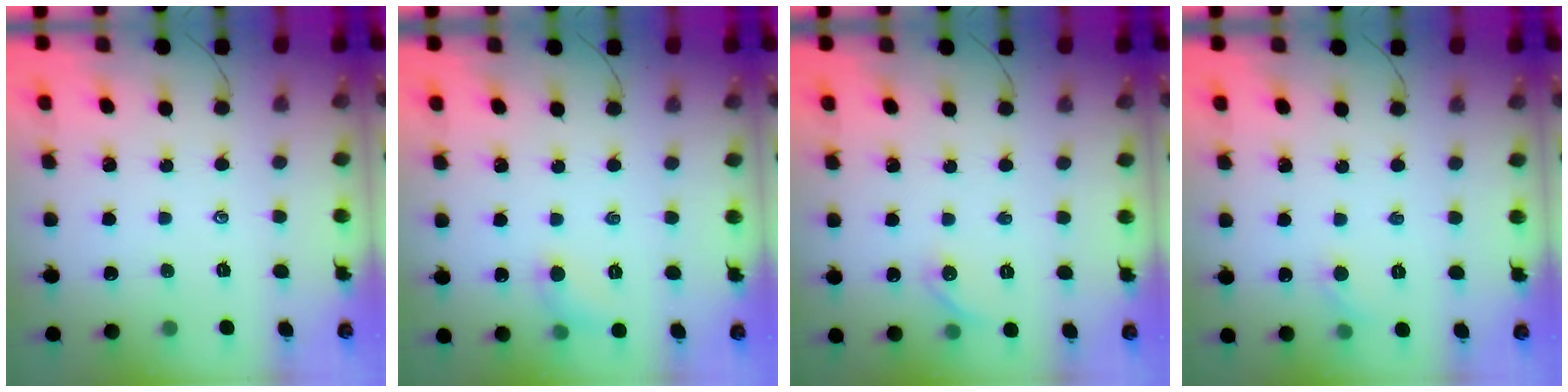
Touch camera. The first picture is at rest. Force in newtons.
{"total": 5.5, "press": 5.4, "slide": 1.2}
{"total": 5.2, "press": 5.0, "slide": 1.2}
{"total": 3.6, "press": 3.4, "slide": 1.3}